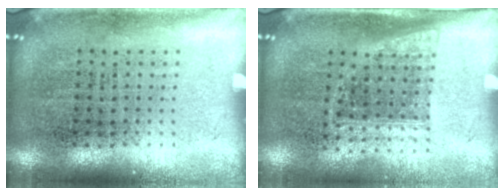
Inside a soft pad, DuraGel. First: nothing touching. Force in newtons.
{"total": 1.0, "press": 0.8, "slide": 0.6}